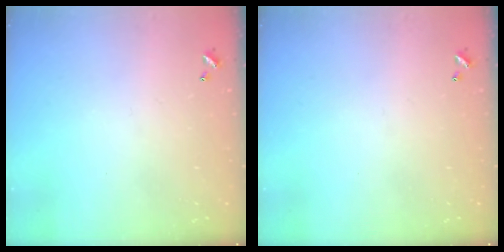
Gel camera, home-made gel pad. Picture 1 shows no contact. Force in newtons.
{"total": 0.0}